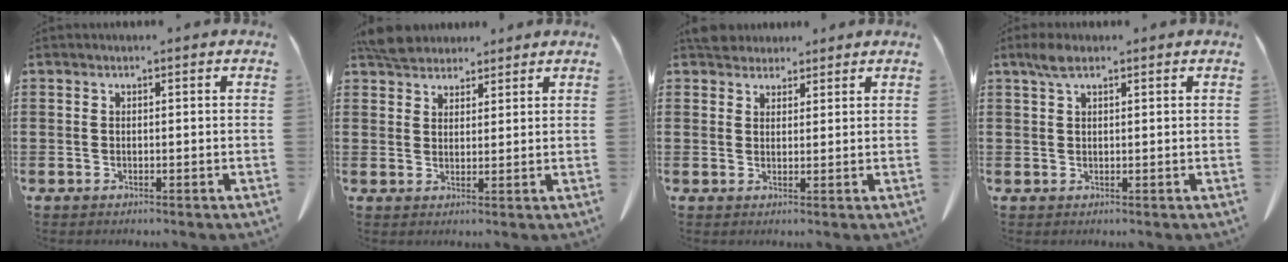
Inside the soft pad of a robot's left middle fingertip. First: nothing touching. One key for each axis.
{"total": 4.6, "fx": 4.1, "fy": 1.7, "fz": 1.1, "tx": -0.028, "ty": -0.005, "tz": 0.080}
{"total": 4.1, "fx": 3.7, "fy": 1.5, "fz": 0.8, "tx": -0.019, "ty": -0.007, "tz": 0.073}
{"total": 2.7, "fx": 1.4, "fy": 1.0, "fz": 2.1, "tx": -0.046, "ty": 0.003, "tz": 0.026}